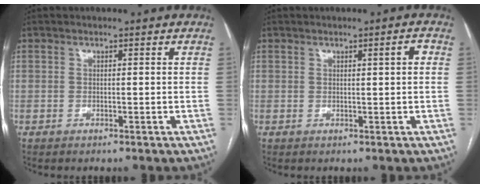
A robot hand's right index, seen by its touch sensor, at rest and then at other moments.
{"total": 1.6, "force": [0.4, 0.1, 1.6], "torque": [-0.021, 0.003, 0.006]}